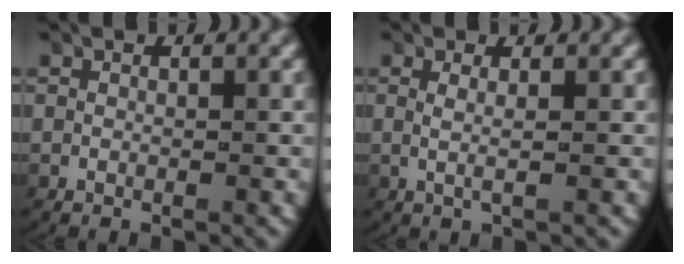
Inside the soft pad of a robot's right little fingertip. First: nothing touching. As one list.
[{"total": 1.5, "force": [0.3, -0.1, 1.4], "torque": [-0.039, -0.009, 0.010]}]